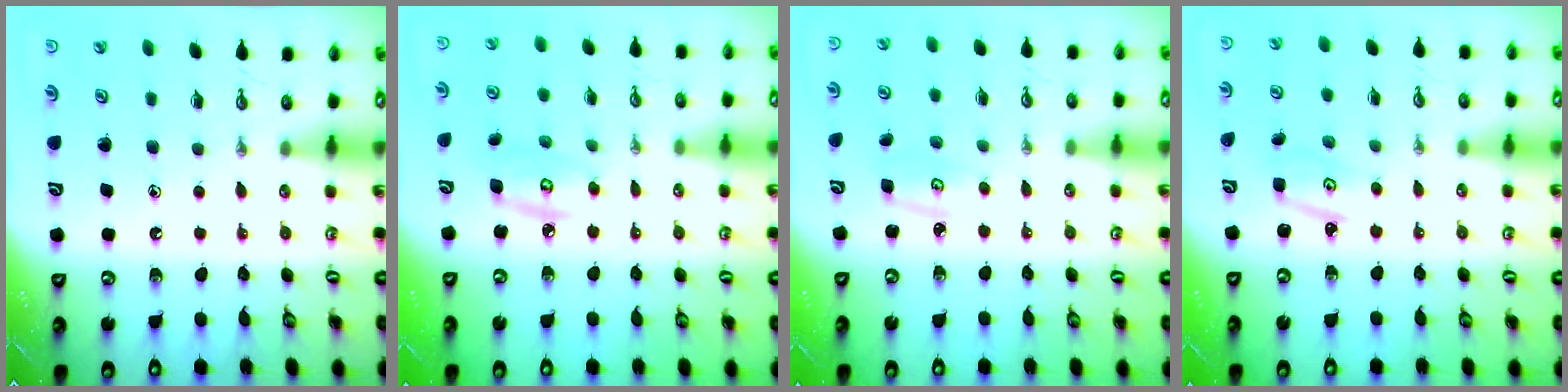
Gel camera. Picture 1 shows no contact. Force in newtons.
{"total": 6.7, "press": 6.7, "slide": 0.4}
{"total": 2.3, "press": 2.3, "slide": 0.2}
{"total": 2.4, "press": 2.3, "slide": 0.4}